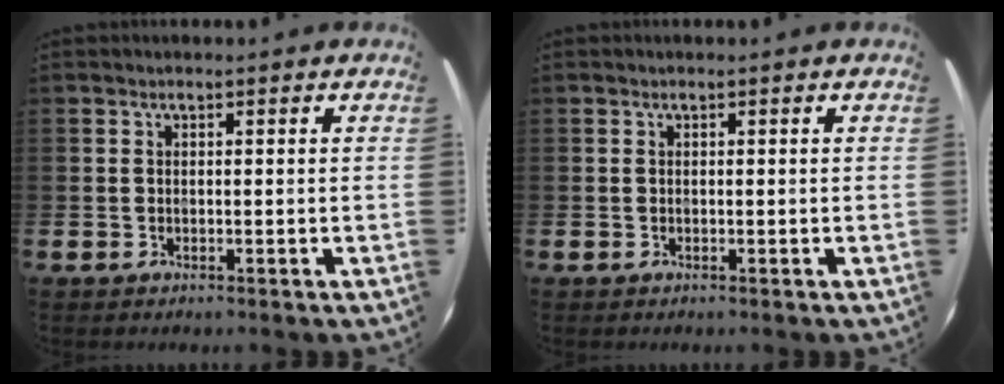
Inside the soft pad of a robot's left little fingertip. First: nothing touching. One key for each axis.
{"total": 0.0}